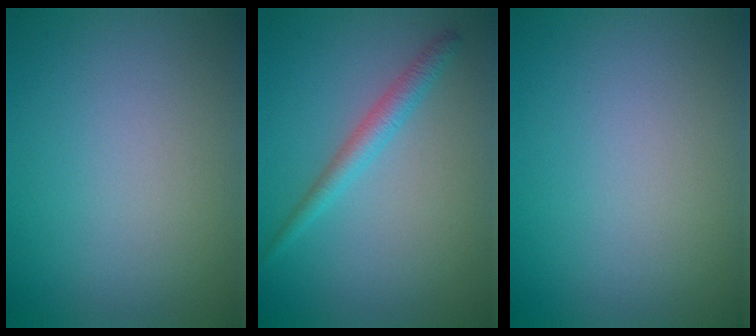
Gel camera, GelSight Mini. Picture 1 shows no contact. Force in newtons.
{"total": 2.2, "press": 2.2, "slide": 0.1}
{"total": 0.0}